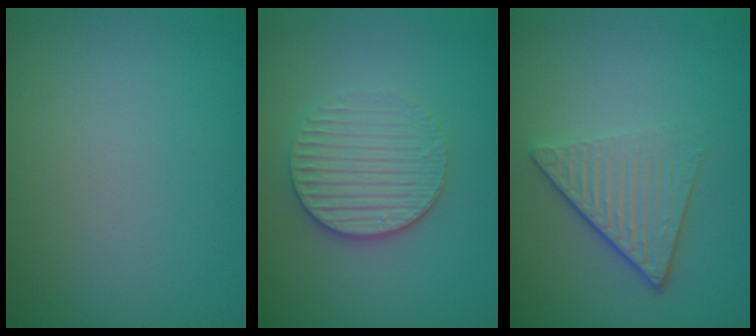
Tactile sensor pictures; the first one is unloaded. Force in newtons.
{"total": 3.5, "press": 3.2, "slide": 1.4}
{"total": 4.3, "press": 2.8, "slide": 3.3}